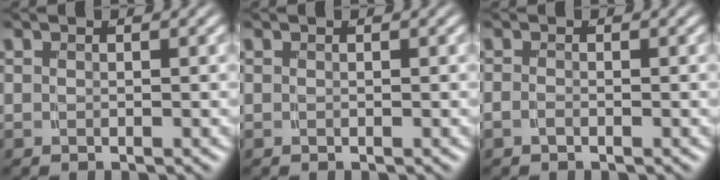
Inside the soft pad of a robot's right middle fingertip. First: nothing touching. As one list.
[{"total": 0.0}, {"total": 0.7, "force": [-0.6, 0.3, 0.3], "torque": [-0.011, 0.000, -0.014]}]